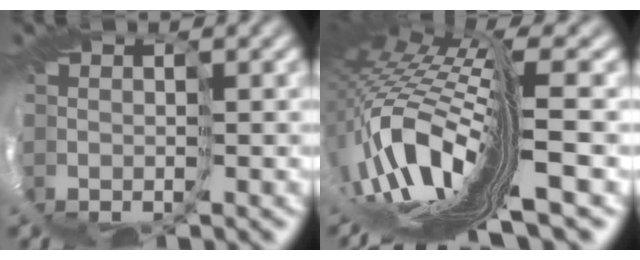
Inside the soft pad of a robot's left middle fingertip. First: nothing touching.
{"total": 12.8, "force": [-2.8, 2.6, 12.2], "torque": [-0.282, -0.015, -0.040]}